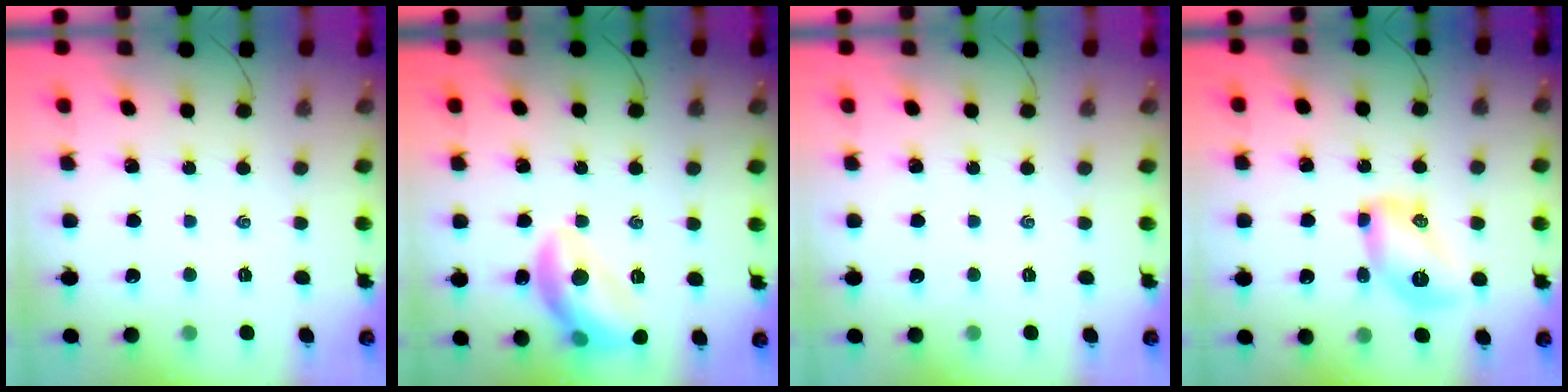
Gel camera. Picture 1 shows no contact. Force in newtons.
{"total": 13.0, "press": 13.0, "slide": 1.1}
{"total": 0.0}
{"total": 9.5, "press": 9.4, "slide": 1.3}